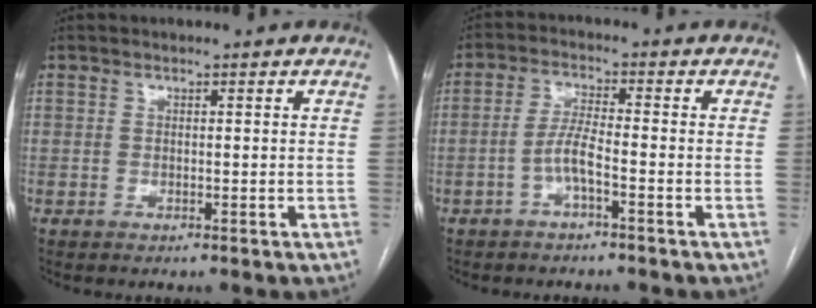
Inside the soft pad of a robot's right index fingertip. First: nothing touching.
{"total": 3.9, "force": [-1.7, 0.2, 3.5], "torque": [-0.070, 0.009, -0.037]}